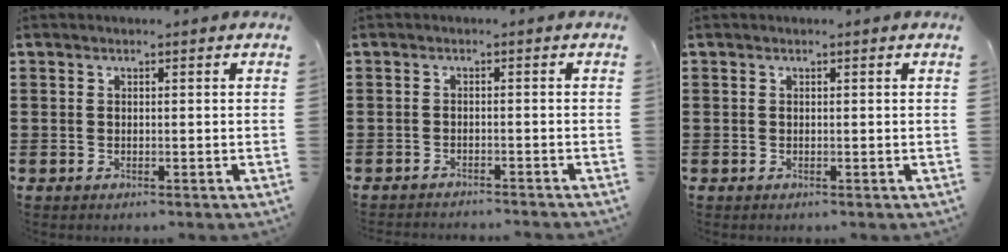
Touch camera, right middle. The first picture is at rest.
{"total": 1.4, "force": [-1.4, -0.1, 0.1], "torque": [-0.003, 0.005, -0.029]}
{"total": 0.0}